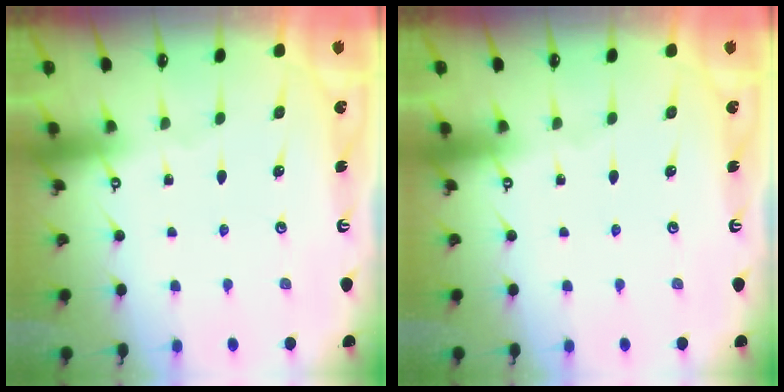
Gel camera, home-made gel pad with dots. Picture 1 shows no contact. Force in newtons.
{"total": 0.0}